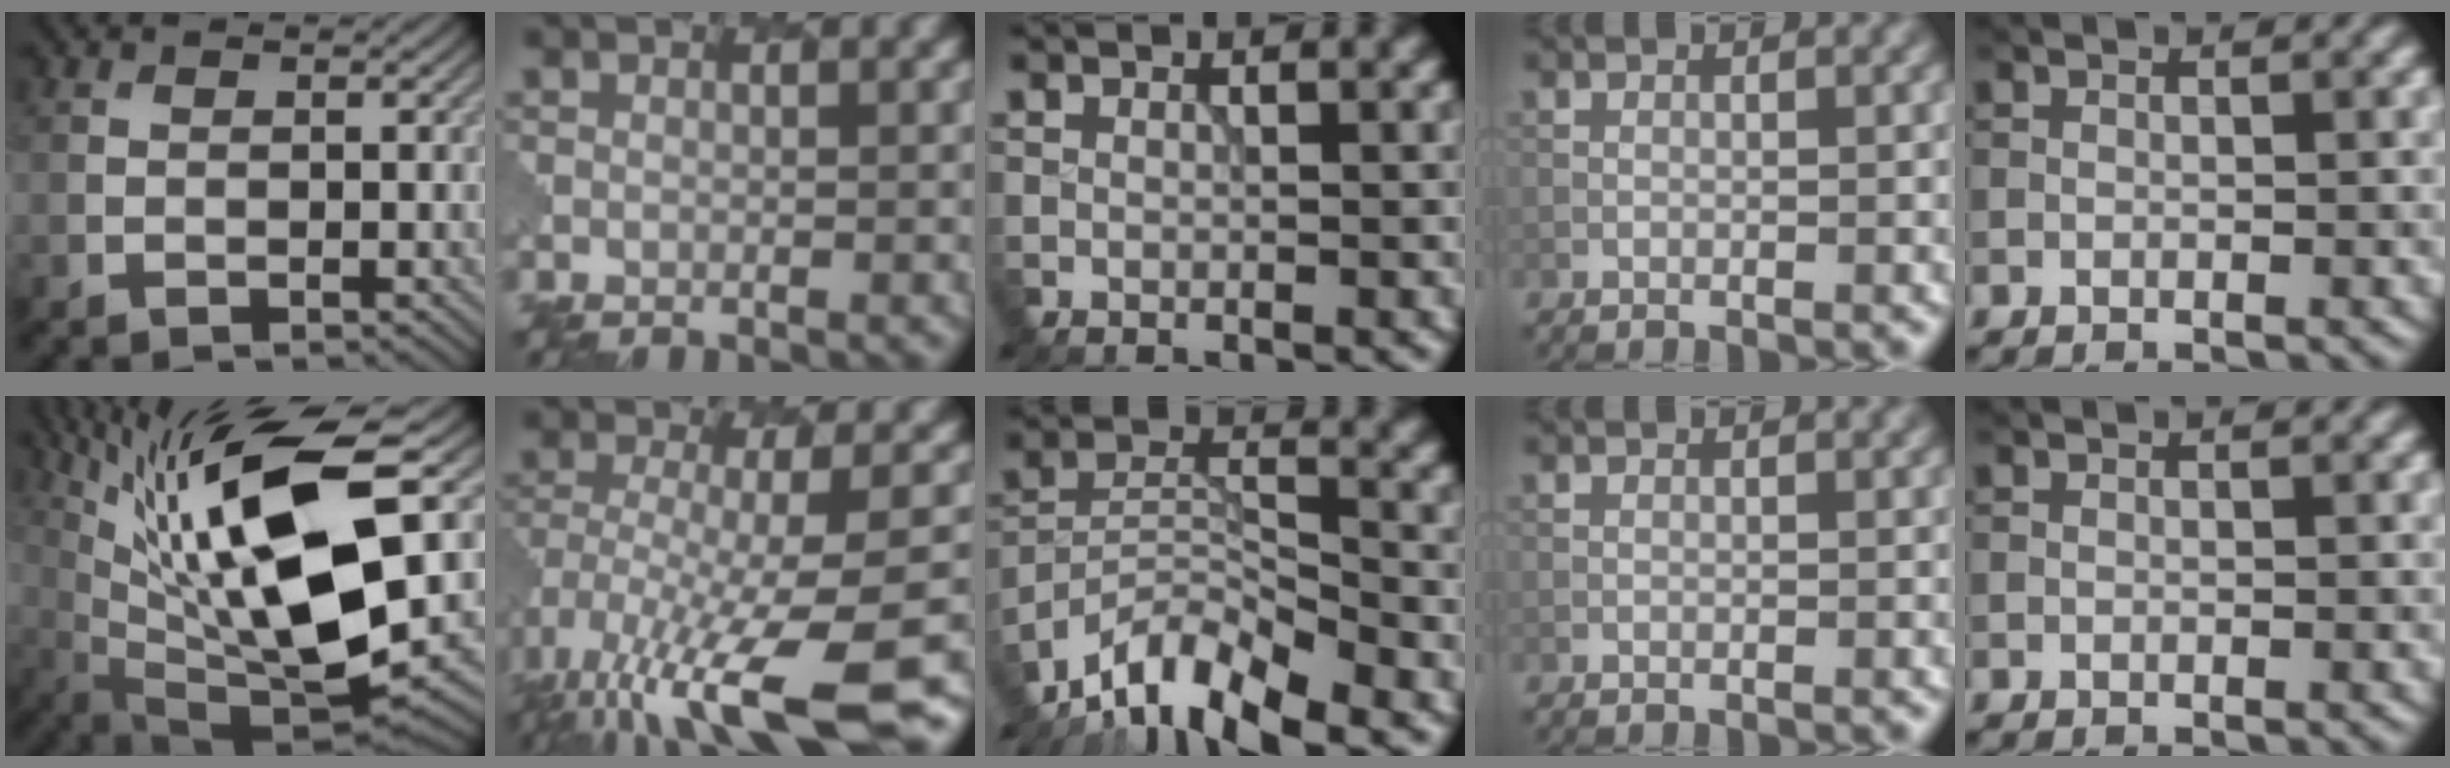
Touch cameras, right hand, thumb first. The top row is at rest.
{"thumb": {"total": 18.6, "force": [4.8, 6.3, 16.9], "torque": [-0.329, 0.012, 0.091]}, "index": {"total": 13.6, "force": [-8.4, 3.7, 10.1], "torque": [-0.206, -0.029, -0.116]}, "middle": {"total": 7.8, "force": [-6.5, 2.0, 3.8], "torque": [-0.058, -0.002, -0.132]}}